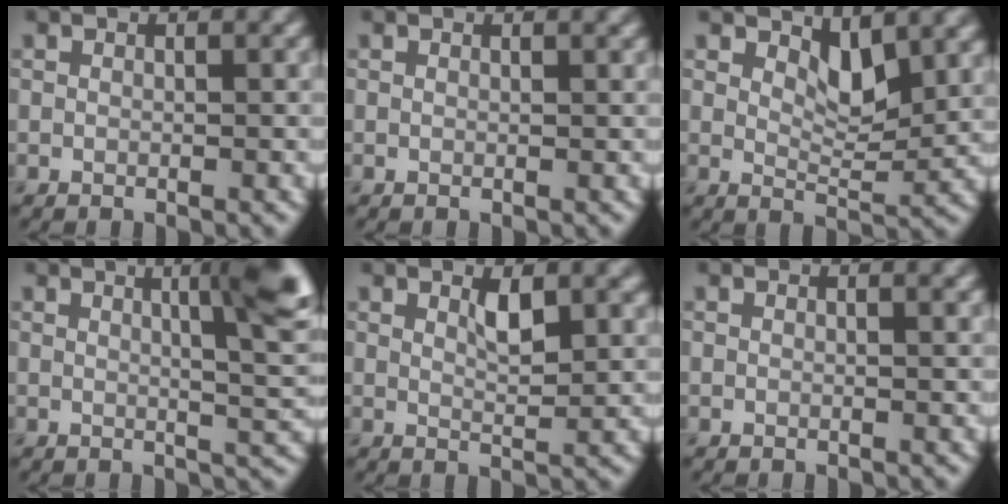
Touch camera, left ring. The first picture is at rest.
{"total": 0.7, "force": [0.5, 0.2, 0.4], "torque": [-0.001, 0.003, 0.008]}
{"total": 3.6, "force": [2.1, 1.5, 2.4], "torque": [-0.045, -0.010, 0.034]}
{"total": 6.8, "force": [2.2, 1.4, 6.3], "torque": [-0.062, 0.007, 0.031]}
{"total": 2.4, "force": [1.2, 0.7, 2.0], "torque": [-0.035, -0.003, 0.022]}
{"total": 0.9, "force": [0.6, 0.3, 0.6], "torque": [-0.001, 0.003, 0.007]}